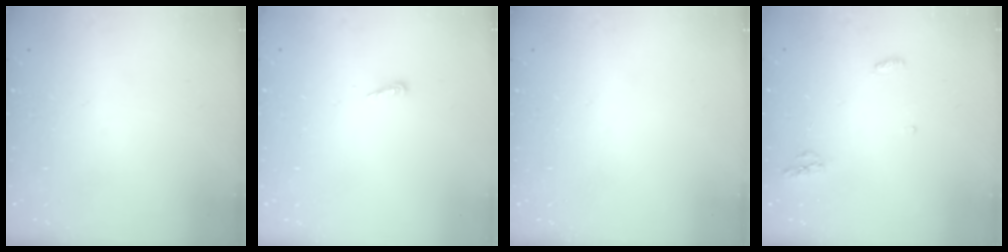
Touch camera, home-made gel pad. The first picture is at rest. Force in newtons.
{"total": 4.0, "press": 4.0, "slide": 0.5}
{"total": 0.0}
{"total": 4.2, "press": 4.1, "slide": 0.9}